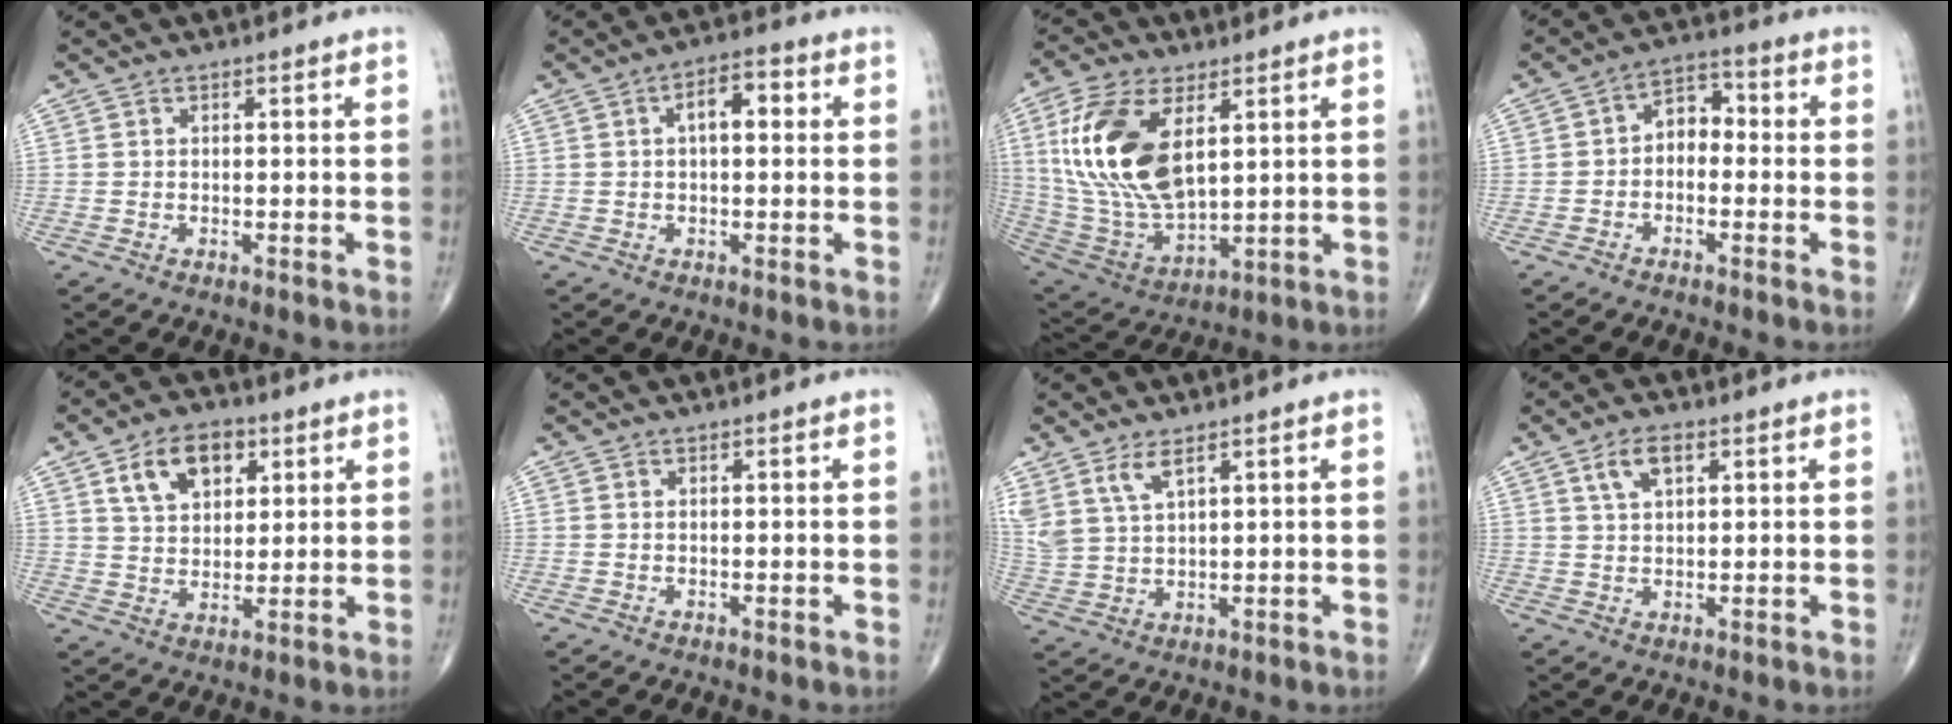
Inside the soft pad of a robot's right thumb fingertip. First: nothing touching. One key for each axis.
{"total": 5.6, "fx": 1.1, "fy": 2.7, "fz": 4.8, "tx": -0.068, "ty": 0.016, "tz": 0.009}
{"total": 20.1, "fx": 5.7, "fy": 10.3, "fz": 16.4, "tx": -0.332, "ty": -0.026, "tz": 0.115}
{"total": 5.7, "fx": -0.8, "fy": 4.0, "fz": 3.9, "tx": -0.042, "ty": 0.030, "tz": -0.030}
{"total": 10.2, "fx": 4.5, "fy": 6.5, "fz": 6.4, "tx": -0.080, "ty": -0.010, "tz": 0.078}
{"total": 0.0}
{"total": 6.5, "fx": 4.1, "fy": 2.4, "fz": 4.3, "tx": -0.095, "ty": -0.015, "tz": 0.093}
{"total": 4.8, "fx": 2.3, "fy": 2.3, "fz": 3.5, "tx": -0.064, "ty": 0.000, "tz": 0.045}